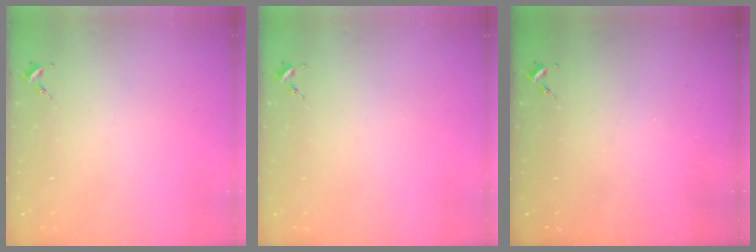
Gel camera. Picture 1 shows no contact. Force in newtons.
{"total": 0.0}
{"total": 0.0}